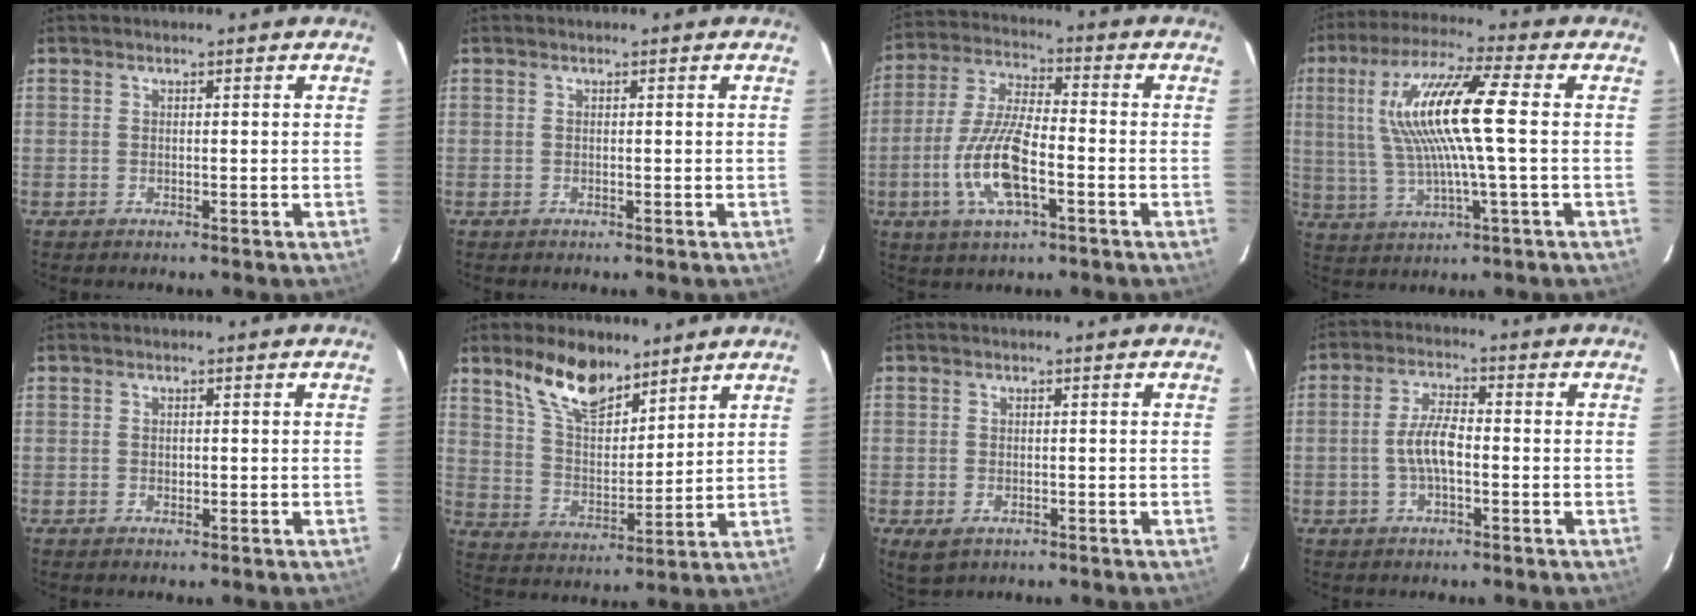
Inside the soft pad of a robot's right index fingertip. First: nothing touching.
{"total": 0.0}
{"total": 13.1, "force": [-4.4, 4.0, 11.6], "torque": [-0.248, -0.006, -0.085]}
{"total": 14.5, "force": [1.8, 1.3, 14.4], "torque": [-0.279, 0.010, 0.037]}
{"total": 0.8, "force": [0.0, 0.7, 0.4], "torque": [-0.006, 0.000, 0.000]}
{"total": 12.3, "force": [9.0, 5.2, 6.7], "torque": [-0.120, 0.005, 0.171]}
{"total": 3.1, "force": [-1.3, 2.1, 1.9], "torque": [-0.033, -0.009, -0.018]}
{"total": 5.8, "force": [-1.2, 1.9, 5.4], "torque": [-0.108, 0.007, -0.023]}